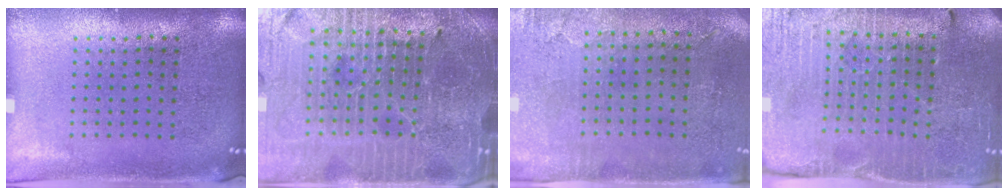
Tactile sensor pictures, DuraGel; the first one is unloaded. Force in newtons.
{"total": 5.2, "press": 4.8, "slide": 1.8}
{"total": 2.9, "press": 2.4, "slide": 1.7}
{"total": 3.5, "press": 3.4, "slide": 0.6}